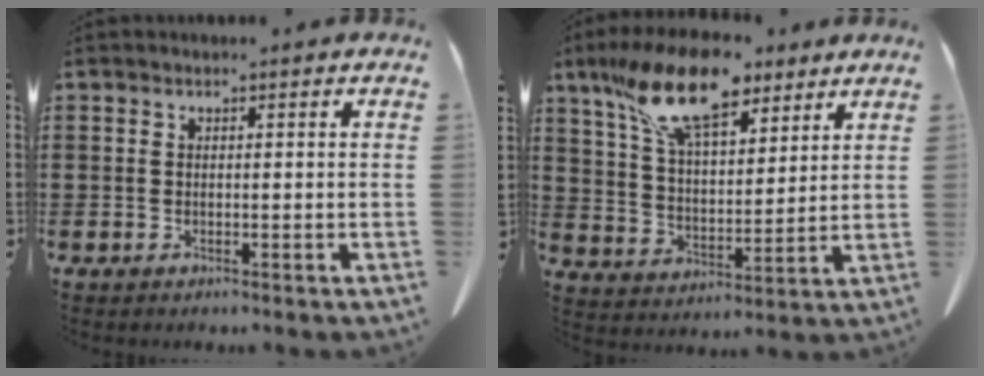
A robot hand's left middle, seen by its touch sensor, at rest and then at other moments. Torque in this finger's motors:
{"motor_torque": [2.14, 0.00, 1.05, 0.21]}